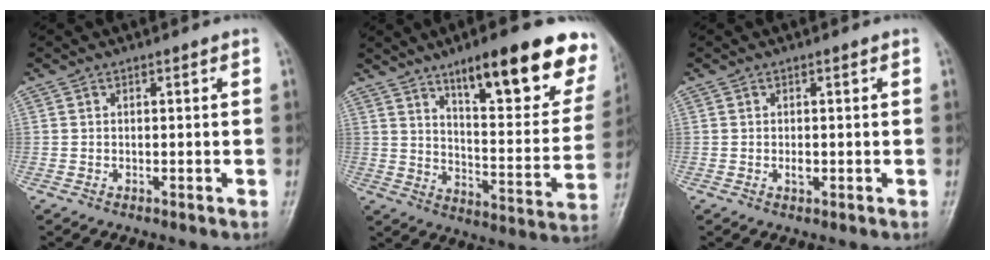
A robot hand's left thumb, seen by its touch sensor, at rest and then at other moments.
{"total": 22.5, "force": [14.1, 6.4, 16.4], "torque": [-0.174, -0.057, 0.205]}
{"total": 1.2, "force": [-0.1, 0.7, 1.0], "torque": [-0.014, -0.001, -0.001]}